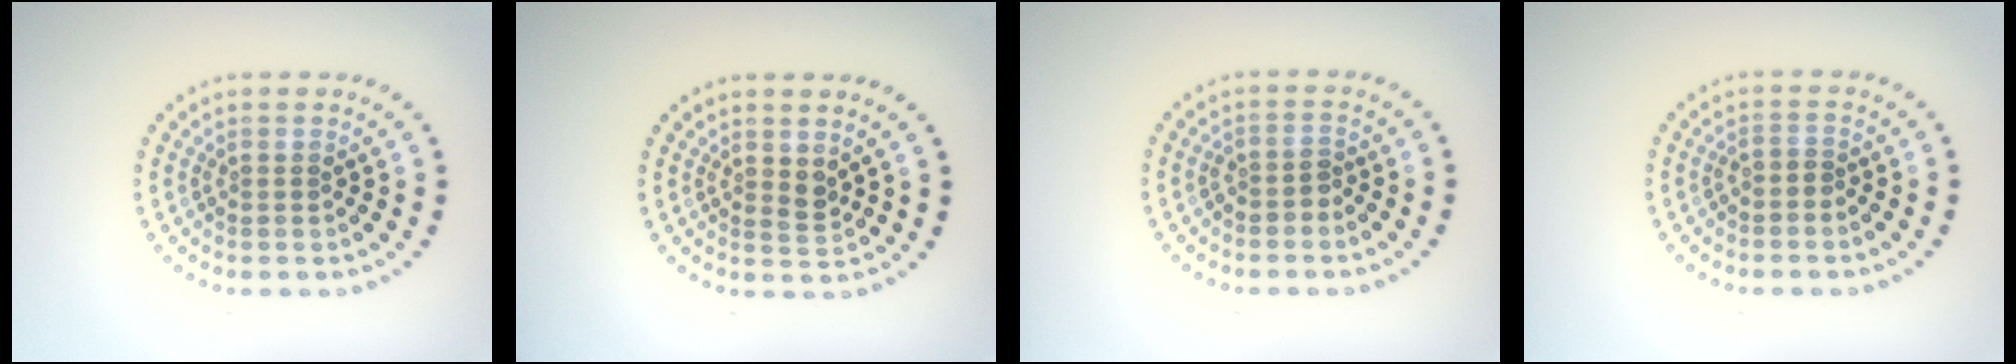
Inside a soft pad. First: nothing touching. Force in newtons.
{"total": 1.2, "press": 1.0, "slide": 0.5}
{"total": 1.2, "press": 1.0, "slide": 0.7}
{"total": 0.6, "press": 0.4, "slide": 0.5}